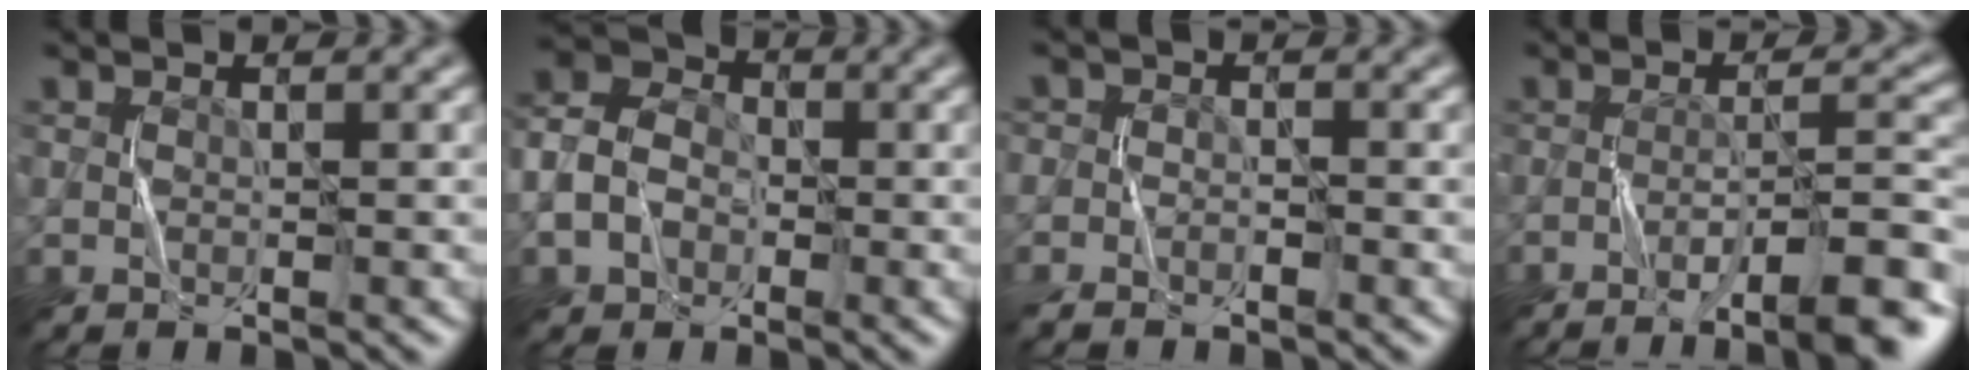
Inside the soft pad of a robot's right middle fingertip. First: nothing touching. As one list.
[{"total": 5.1, "force": [-1.3, 4.1, 2.6], "torque": [-0.054, 0.001, -0.032]}, {"total": 2.7, "force": [-1.2, 2.2, 1.0], "torque": [0.000, 0.014, -0.046]}, {"total": 7.6, "force": [-4.9, 1.1, 5.7], "torque": [-0.071, 0.008, -0.077]}]